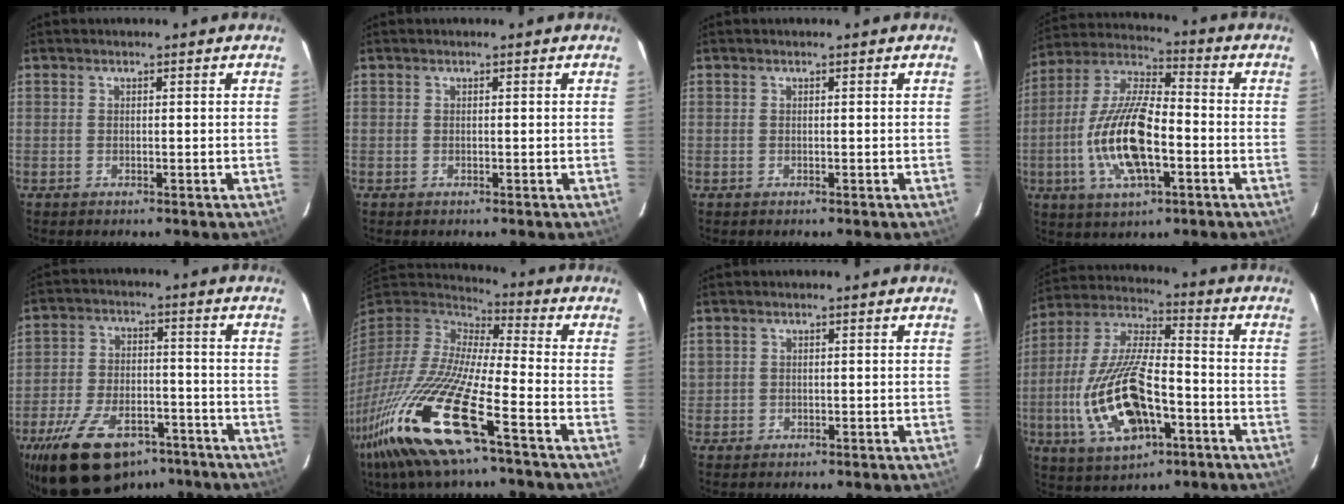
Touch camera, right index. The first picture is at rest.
{"total": 0.0}
{"total": 0.0}
{"total": 16.7, "force": [-4.5, 6.3, 14.9], "torque": [-0.306, -0.004, -0.086]}
{"total": 19.4, "force": [-13.2, 9.7, 10.4], "torque": [-0.220, -0.013, -0.205]}
{"total": 25.4, "force": [-14.6, 3.9, 20.5], "torque": [-0.398, -0.062, -0.282]}
{"total": 1.0, "force": [0.2, 1.0, 0.0], "torque": [0.003, 0.002, 0.002]}
{"total": 19.2, "force": [-6.2, 8.0, 16.3], "torque": [-0.351, -0.011, -0.106]}